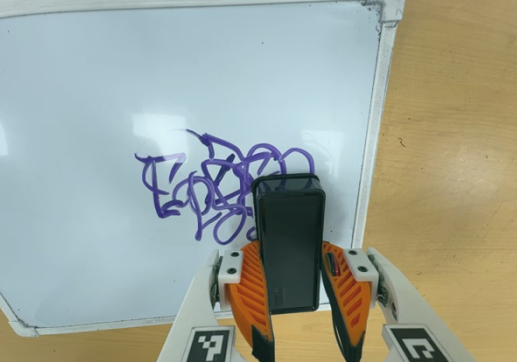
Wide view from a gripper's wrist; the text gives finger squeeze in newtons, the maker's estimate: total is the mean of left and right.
{"total": 11.4, "left": 10.9, "right": 12.0}